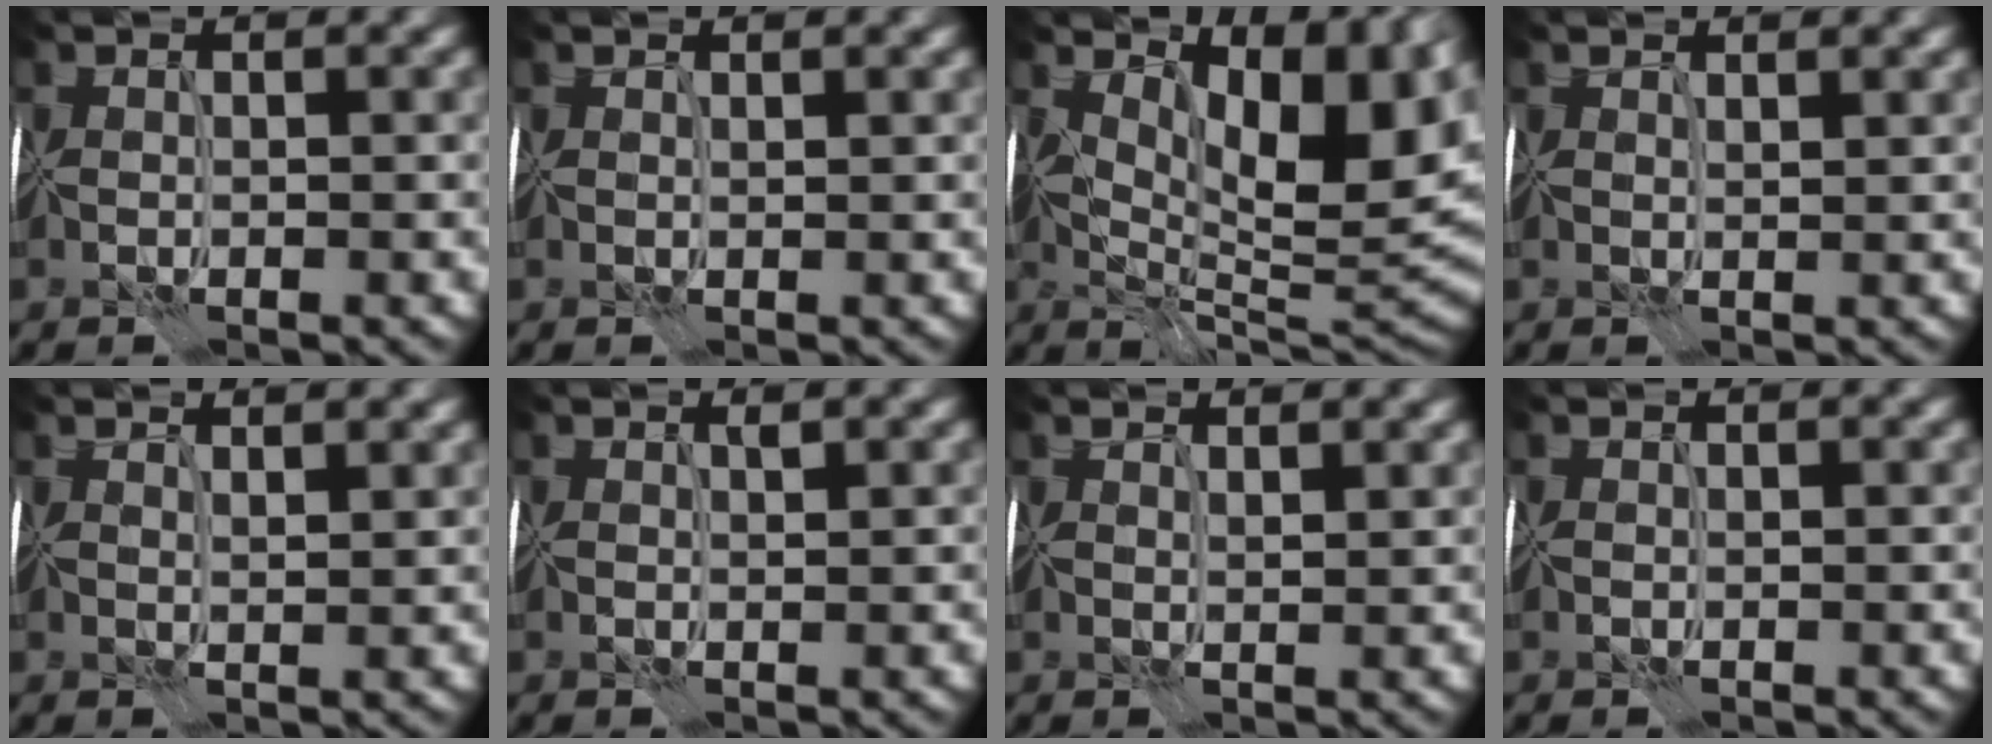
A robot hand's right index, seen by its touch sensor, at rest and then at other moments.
{"total": 0.9, "force": [0.8, 0.1, 0.4], "torque": [0.000, 0.006, 0.012]}
{"total": 11.7, "force": [4.6, 5.3, 9.4], "torque": [-0.135, -0.014, 0.089]}
{"total": 1.6, "force": [1.3, 0.2, 0.8], "torque": [-0.004, 0.008, 0.019]}
{"total": 2.3, "force": [1.8, 0.4, 1.3], "torque": [-0.008, 0.008, 0.027]}
{"total": 0.6, "force": [0.5, 0.1, 0.3], "torque": [-0.004, 0.003, 0.010]}
{"total": 2.0, "force": [1.6, 0.3, 1.1], "torque": [-0.007, 0.008, 0.024]}
{"total": 0.0}